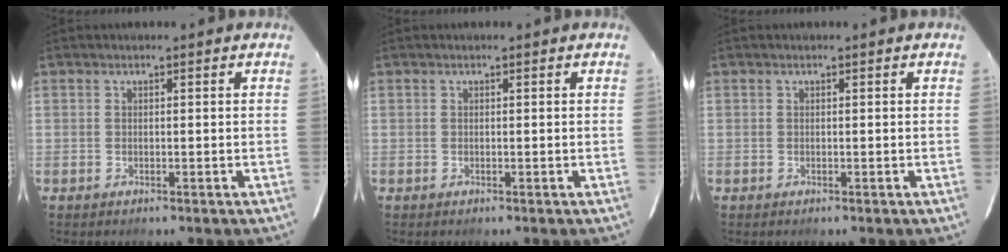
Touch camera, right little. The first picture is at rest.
{"total": 0.0}
{"total": 0.0}